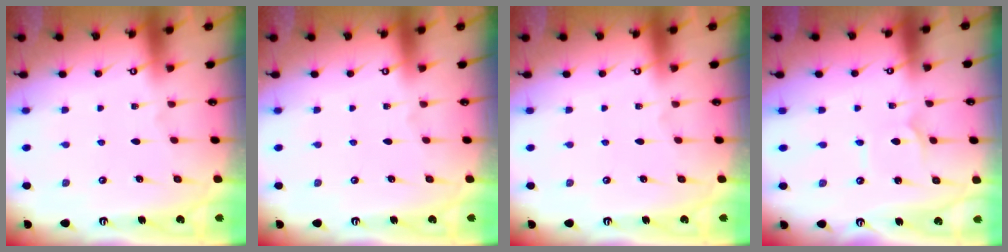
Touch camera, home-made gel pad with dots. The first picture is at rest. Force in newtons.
{"total": 0.0}
{"total": 0.0}
{"total": 1.4, "press": 1.3, "slide": 0.1}